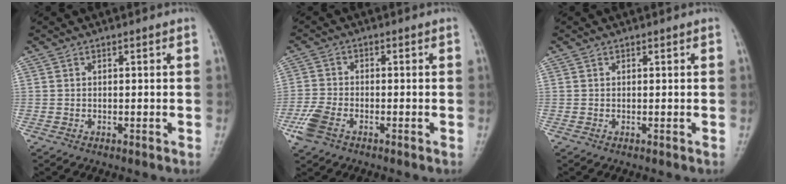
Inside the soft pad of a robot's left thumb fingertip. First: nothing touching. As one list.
[{"total": 5.4, "force": [-3.0, 3.0, 3.4], "torque": [-0.086, 0.008, -0.061]}, {"total": 0.0}]